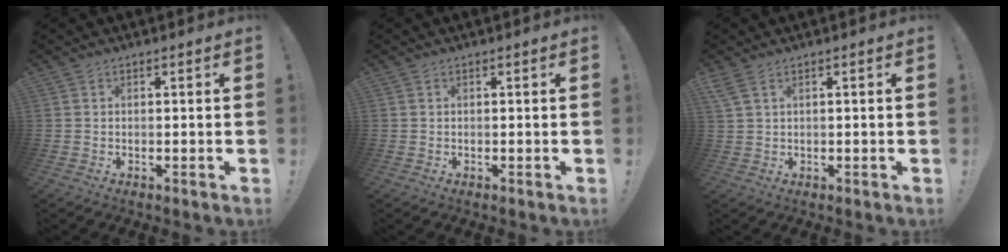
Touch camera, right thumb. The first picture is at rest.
{"total": 0.0}
{"total": 2.9, "force": [1.8, 0.9, 2.1], "torque": [-0.041, -0.004, 0.035]}